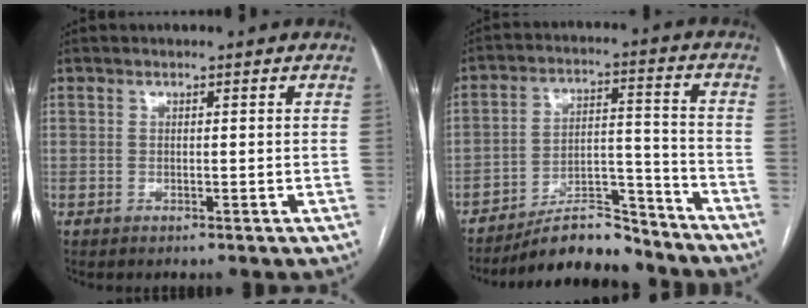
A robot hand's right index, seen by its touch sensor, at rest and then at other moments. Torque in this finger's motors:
{"motor_torque": [0.00, -0.22, -0.11, -0.06]}